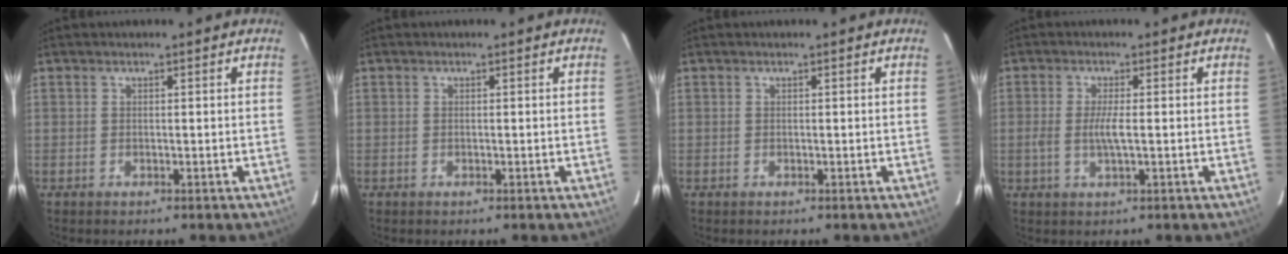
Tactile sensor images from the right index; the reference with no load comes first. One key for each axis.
{"total": 0.0}
{"total": 0.0}
{"total": 3.4, "fx": -0.4, "fy": 0.4, "fz": 3.4, "tx": -0.068, "ty": -0.003, "tz": -0.008}